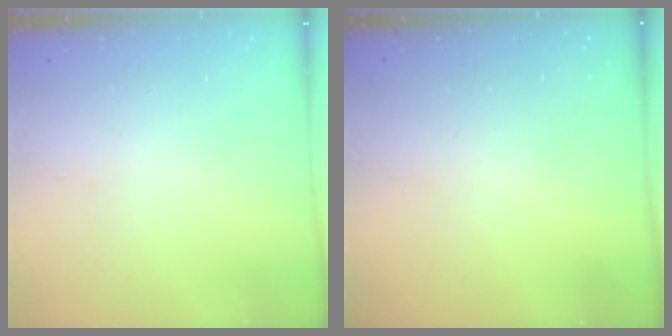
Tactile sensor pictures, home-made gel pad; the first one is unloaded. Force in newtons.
{"total": 2.9, "press": 2.8, "slide": 0.8}